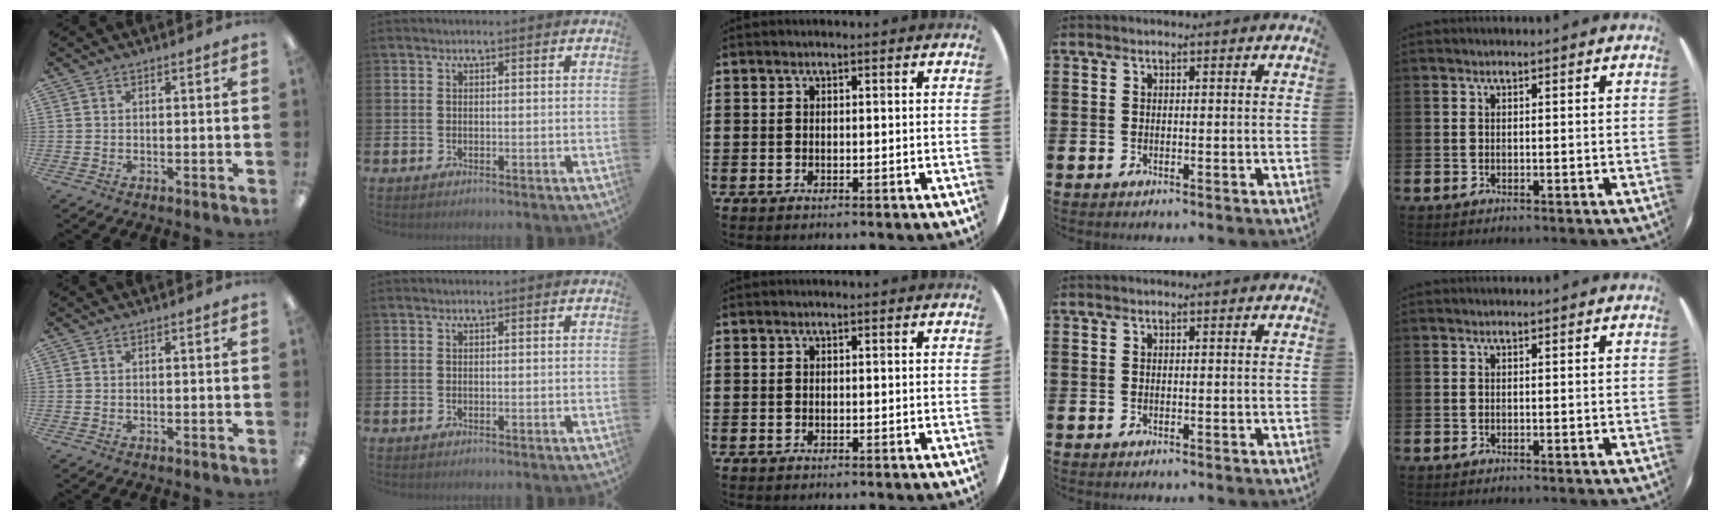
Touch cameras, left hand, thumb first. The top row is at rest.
{}